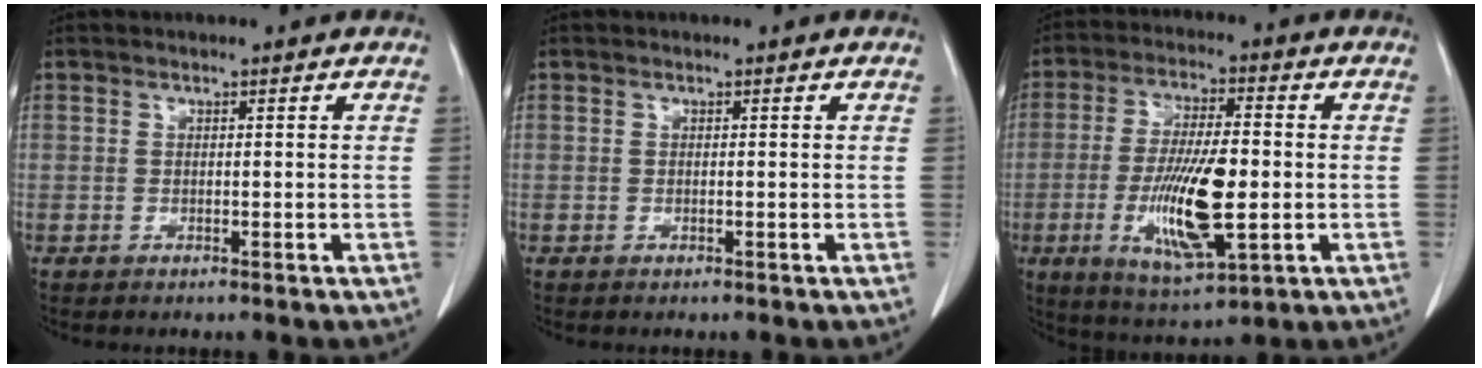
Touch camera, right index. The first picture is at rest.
{"total": 0.0}
{"total": 13.5, "force": [-2.4, 3.2, 12.9], "torque": [-0.248, -0.013, -0.037]}